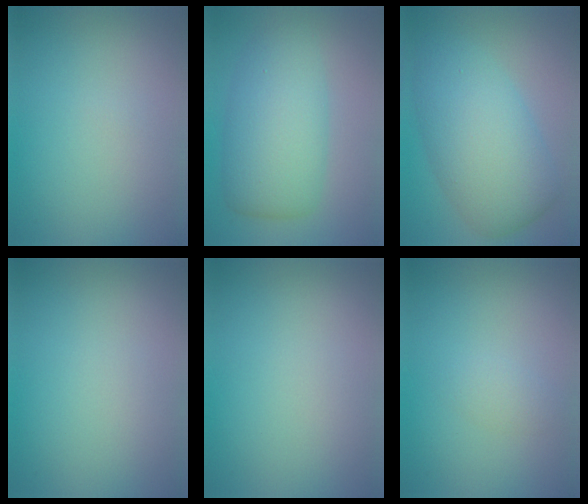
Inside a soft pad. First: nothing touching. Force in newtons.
{"total": 6.8, "press": 6.8, "slide": 0.2}
{"total": 8.3, "press": 8.3, "slide": 0.2}
{"total": 0.0}
{"total": 0.0}
{"total": 1.2, "press": 1.2, "slide": 0.0}